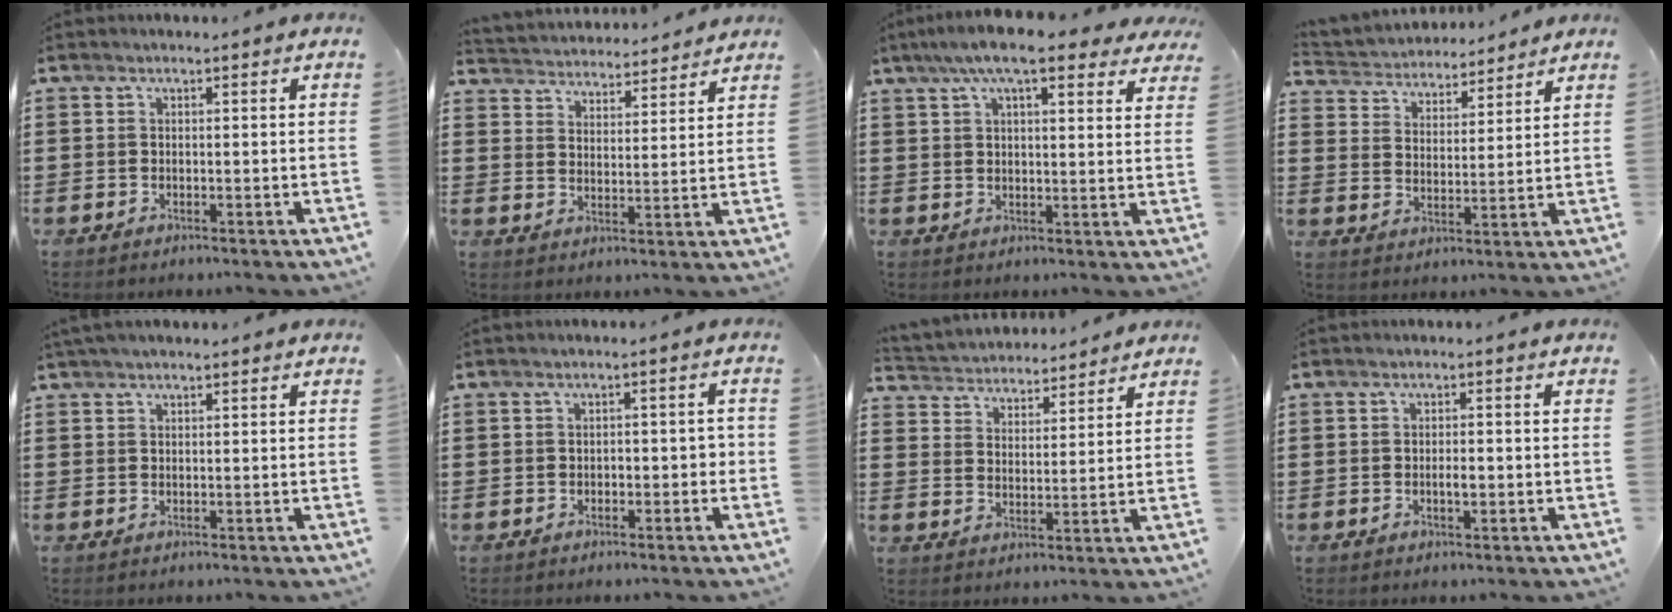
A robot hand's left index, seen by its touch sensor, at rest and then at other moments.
{"total": 3.9, "force": [3.8, 0.1, -0.6], "torque": [-0.010, -0.027, 0.065]}
{"total": 8.9, "force": [6.7, 1.8, 5.6], "torque": [-0.117, -0.005, 0.119]}
{"total": 4.1, "force": [4.0, 0.7, -0.4], "torque": [-0.017, -0.025, 0.067]}
{"total": 1.3, "force": [1.1, 0.2, 0.7], "torque": [-0.014, 0.002, 0.020]}
{"total": 1.8, "force": [-0.8, 0.9, 1.3], "torque": [-0.027, 0.004, -0.018]}
{"total": 3.9, "force": [3.8, 0.6, -0.7], "torque": [-0.009, -0.023, 0.065]}
{"total": 1.9, "force": [-0.3, 0.6, 1.7], "torque": [-0.033, 0.000, -0.005]}